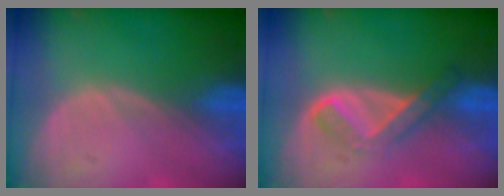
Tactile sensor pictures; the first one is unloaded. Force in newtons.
{"total": 5.2, "press": 4.4, "slide": 2.9}